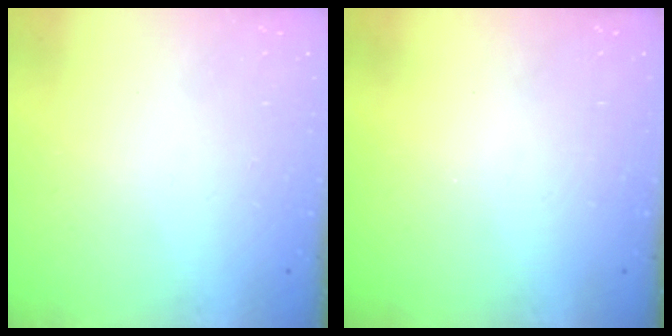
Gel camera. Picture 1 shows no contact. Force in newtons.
{"total": 0.0}